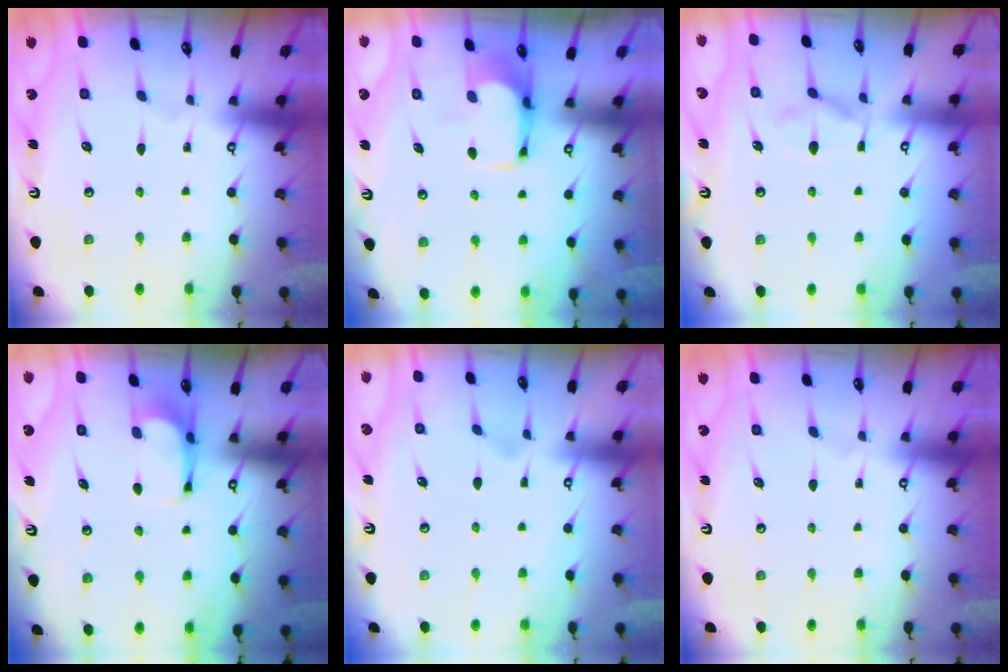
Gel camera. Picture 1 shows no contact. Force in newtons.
{"total": 0.9, "press": 0.2, "slide": 0.9}
{"total": 2.0, "press": 1.5, "slide": 1.3}
{"total": 4.9, "press": 4.9, "slide": 0.6}
{"total": 2.3, "press": 2.1, "slide": 1.0}
{"total": 0.0}